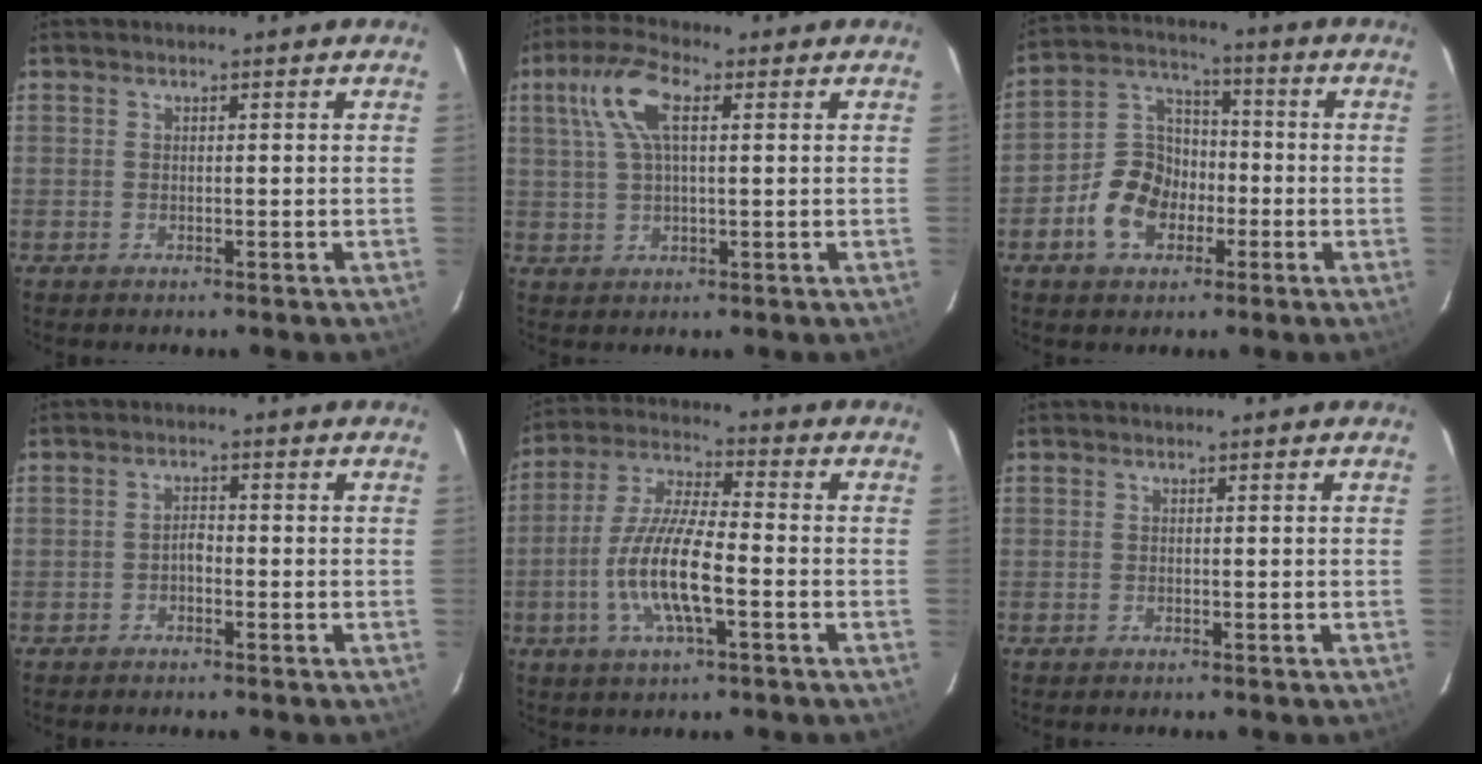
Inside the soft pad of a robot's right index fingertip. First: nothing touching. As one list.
[{"total": 8.4, "force": [2.8, 3.1, 7.2], "torque": [-0.151, 0.021, 0.054]}, {"total": 10.5, "force": [-4.3, 7.6, 5.8], "torque": [-0.124, 0.027, -0.076]}, {"total": 1.5, "force": [-0.9, 0.7, 0.9], "torque": [-0.017, 0.006, -0.018]}, {"total": 12.6, "force": [-3.7, 2.9, 11.6], "torque": [-0.243, -0.002, -0.074]}, {"total": 0.0}]